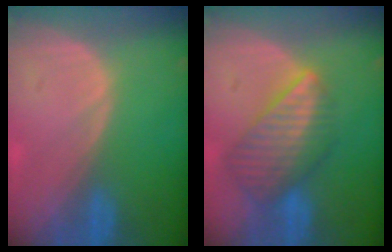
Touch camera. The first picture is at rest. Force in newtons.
{"total": 8.2, "press": 7.3, "slide": 3.7}